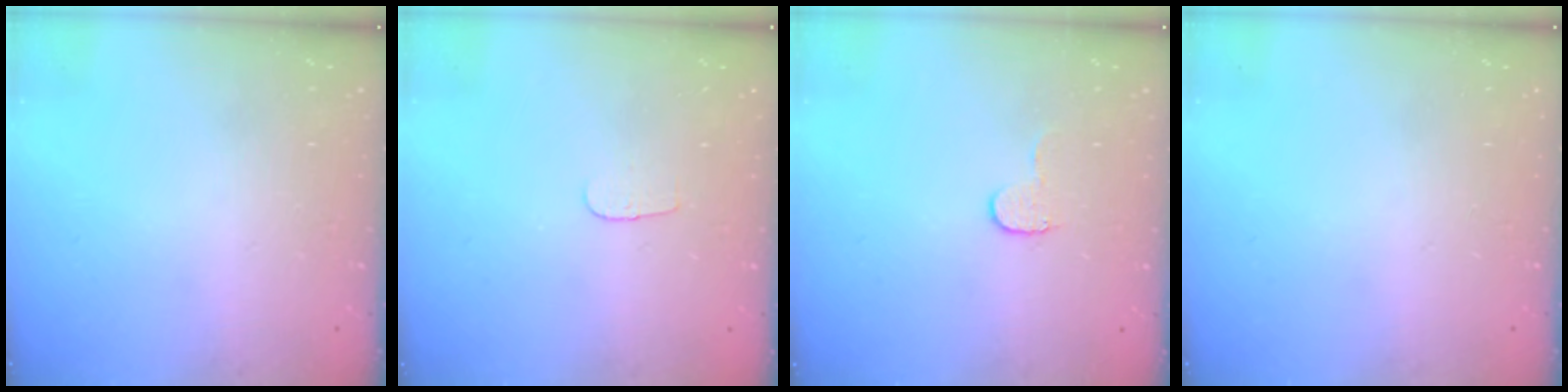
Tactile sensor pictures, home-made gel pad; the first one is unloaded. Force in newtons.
{"total": 2.9, "press": 2.8, "slide": 0.3}
{"total": 5.2, "press": 5.1, "slide": 0.5}
{"total": 0.0}